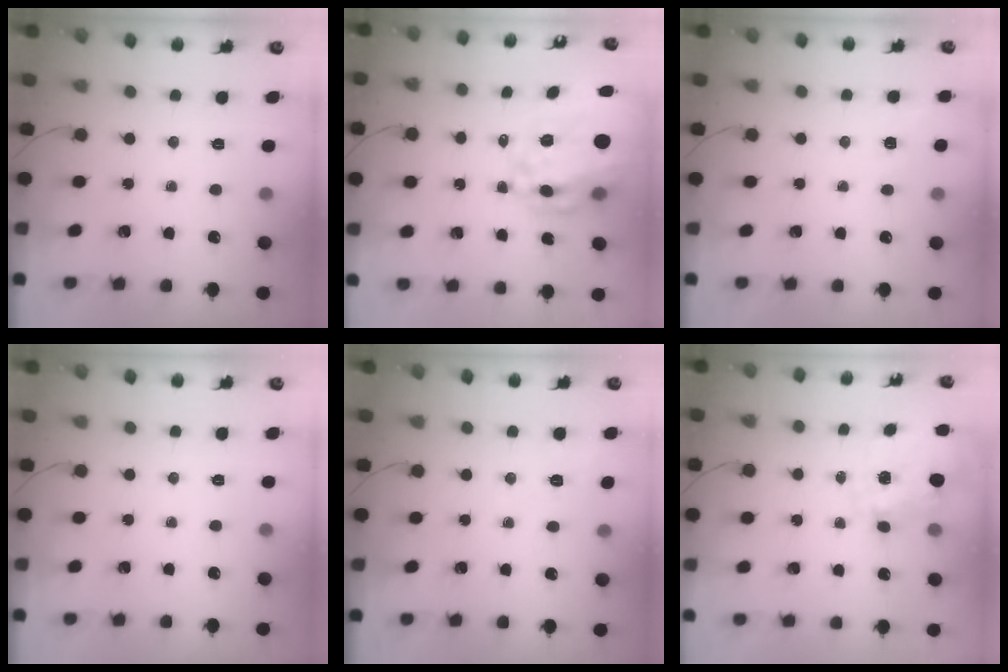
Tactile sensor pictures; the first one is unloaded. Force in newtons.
{"total": 18.2, "press": 17.0, "slide": 6.3}
{"total": 7.4, "press": 7.2, "slide": 1.6}
{"total": 0.0}
{"total": 1.7, "press": 0.1, "slide": 1.7}
{"total": 8.3, "press": 8.3, "slide": 1.0}